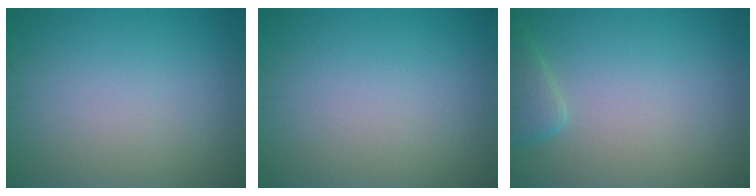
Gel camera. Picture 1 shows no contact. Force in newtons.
{"total": 0.0}
{"total": 2.0, "press": 2.0, "slide": 0.2}